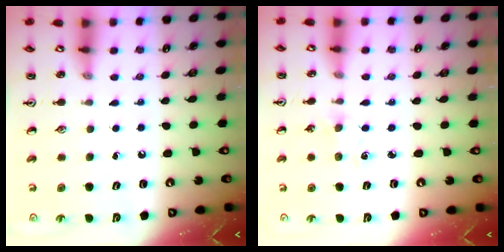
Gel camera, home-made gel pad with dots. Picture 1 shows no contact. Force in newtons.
{"total": 2.4, "press": 2.4, "slide": 0.4}